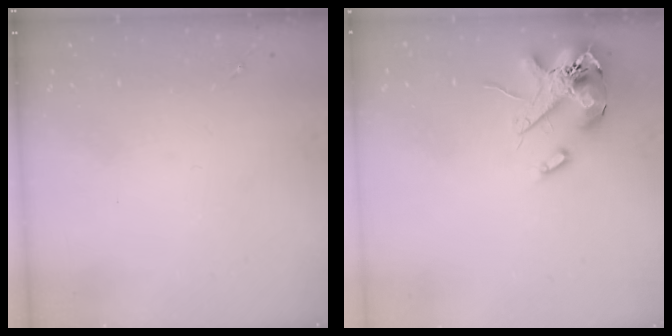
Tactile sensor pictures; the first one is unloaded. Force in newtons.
{"total": 14.4, "press": 14.2, "slide": 2.4}